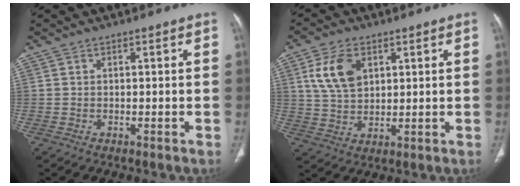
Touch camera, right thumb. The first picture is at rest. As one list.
[{"total": 8.8, "force": [3.4, 5.5, 5.9], "torque": [-0.104, -0.010, 0.071]}]